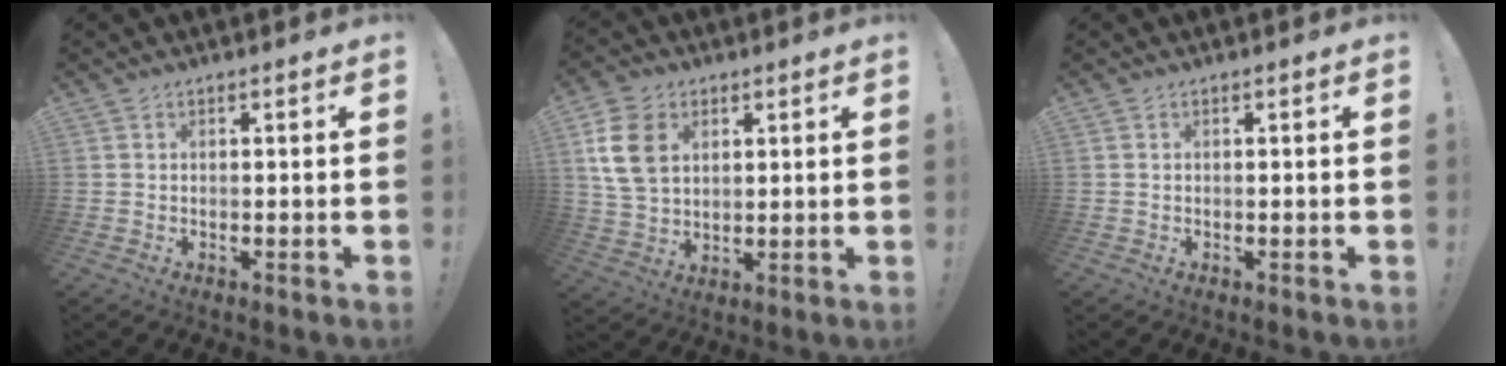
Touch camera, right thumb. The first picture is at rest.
{"total": 12.3, "force": [4.3, 9.0, 7.3], "torque": [-0.140, -0.005, 0.084]}
{"total": 0.0}